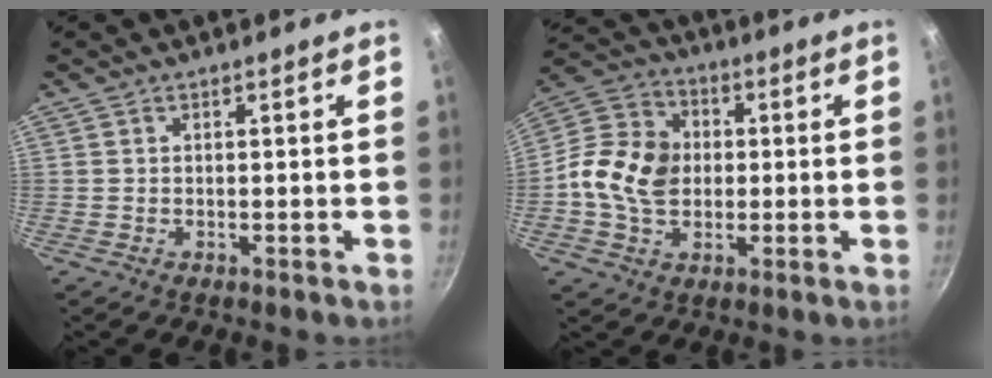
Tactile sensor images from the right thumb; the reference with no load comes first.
{"total": 14.3, "force": [-0.4, 11.1, 9.1], "torque": [-0.148, 0.020, -0.025]}